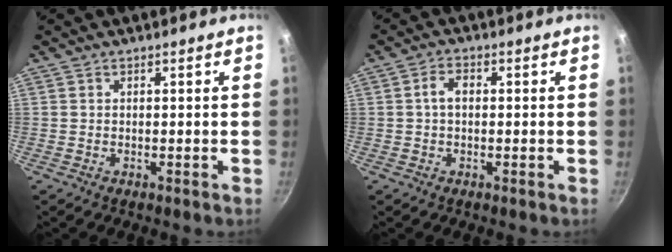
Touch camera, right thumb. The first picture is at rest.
{"total": 3.0, "force": [0.1, 1.9, 2.2], "torque": [-0.037, 0.010, -0.003]}